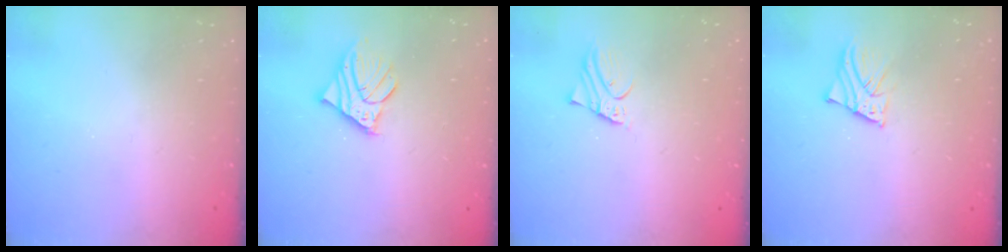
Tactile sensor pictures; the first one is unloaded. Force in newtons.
{"total": 8.9, "press": 8.8, "slide": 1.5}
{"total": 2.1, "press": 2.1, "slide": 0.1}
{"total": 2.2, "press": 2.2, "slide": 0.1}